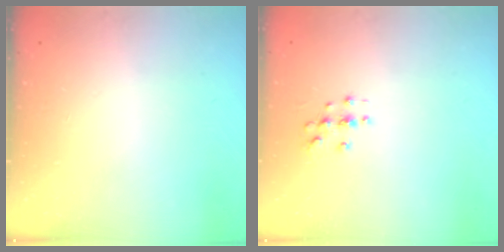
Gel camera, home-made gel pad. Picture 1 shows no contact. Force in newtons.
{"total": 2.8, "press": 2.8, "slide": 0.3}